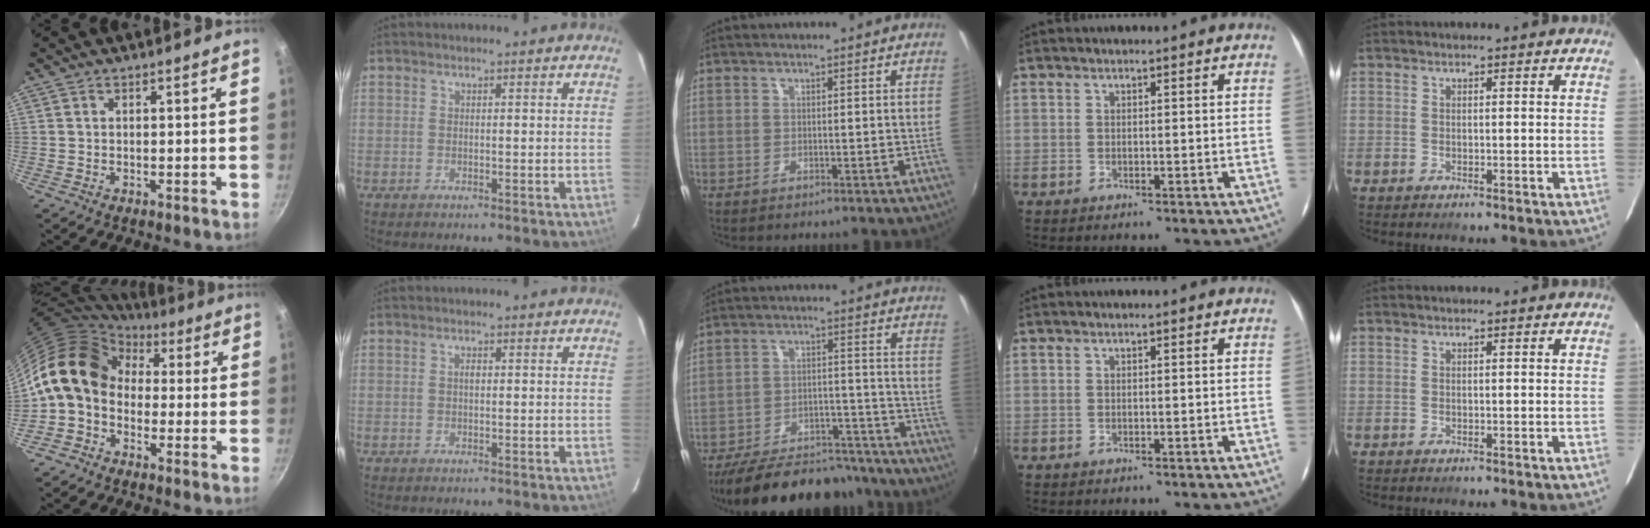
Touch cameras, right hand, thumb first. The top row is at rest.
{"thumb": {"total": 12.9, "force": [1.4, 10.0, 8.1], "torque": [-0.115, 0.033, 0.000]}, "index": {"total": 0.8, "force": [0.1, 0.4, 0.7], "torque": [-0.012, 0.004, 0.002]}, "middle": {"total": 23.2, "force": [-20.1, 8.0, 8.4], "torque": [-0.167, 0.025, -0.265]}}